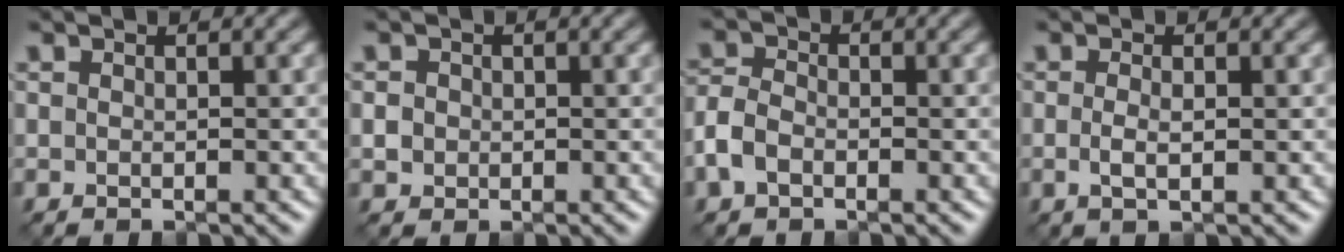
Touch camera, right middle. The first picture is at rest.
{"total": 1.3, "force": [-0.1, 1.2, 0.4], "torque": [-0.002, -0.003, -0.002]}
{"total": 2.9, "force": [-1.3, 1.9, 1.8], "torque": [-0.041, 0.004, -0.038]}
{"total": 1.5, "force": [-0.1, 0.5, 1.4], "torque": [-0.030, -0.003, -0.005]}